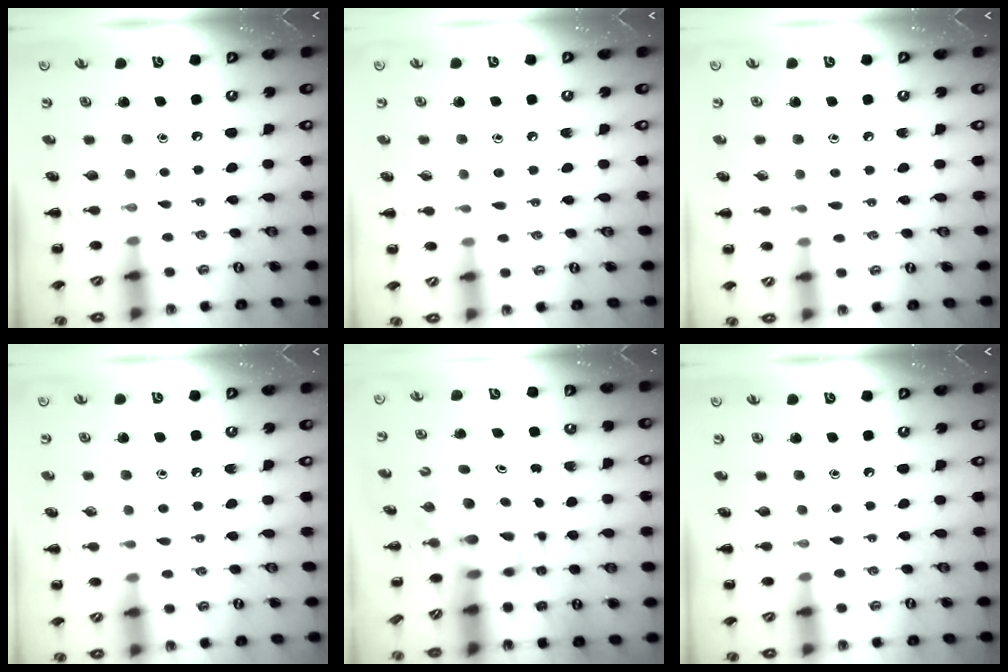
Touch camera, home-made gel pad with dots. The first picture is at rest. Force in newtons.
{"total": 5.0, "press": 4.7, "slide": 1.7}
{"total": 4.7, "press": 4.2, "slide": 2.0}
{"total": 2.5, "press": 2.1, "slide": 1.3}
{"total": 2.7, "press": 2.6, "slide": 0.5}
{"total": 0.0}